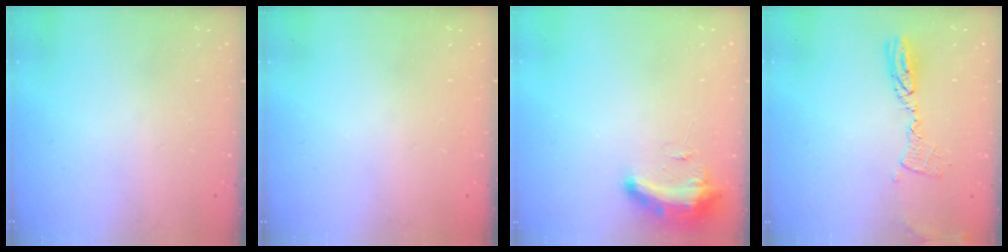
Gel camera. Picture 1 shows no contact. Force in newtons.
{"total": 0.0}
{"total": 9.8, "press": 9.8, "slide": 0.5}
{"total": 9.7, "press": 9.6, "slide": 0.9}